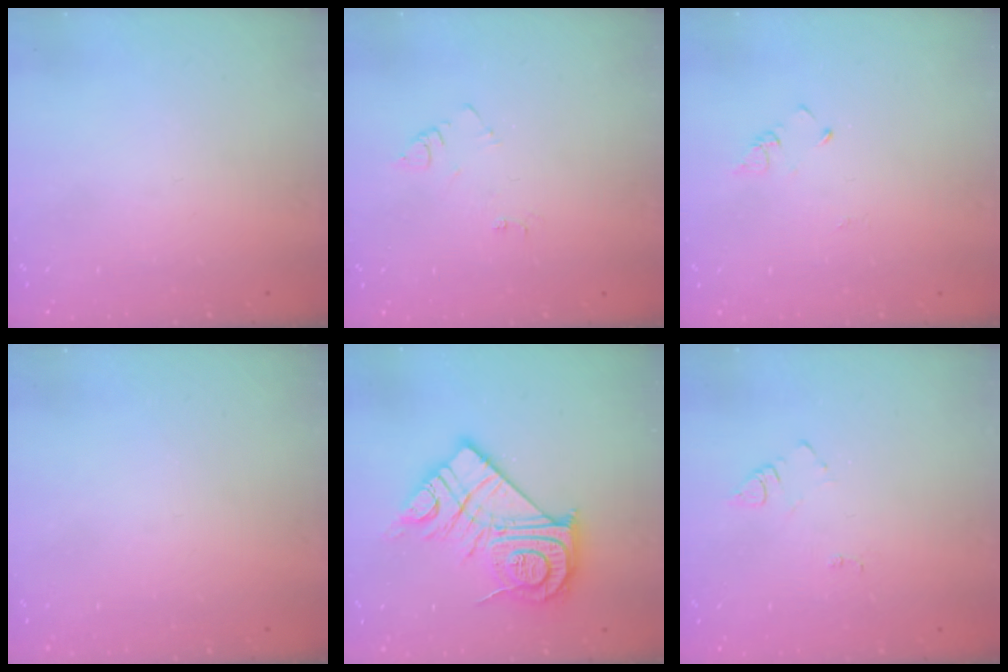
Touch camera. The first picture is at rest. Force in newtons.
{"total": 3.7, "press": 3.7, "slide": 0.4}
{"total": 2.0, "press": 2.0, "slide": 0.3}
{"total": 0.0}
{"total": 20.8, "press": 20.7, "slide": 1.7}
{"total": 4.1, "press": 4.1, "slide": 0.5}